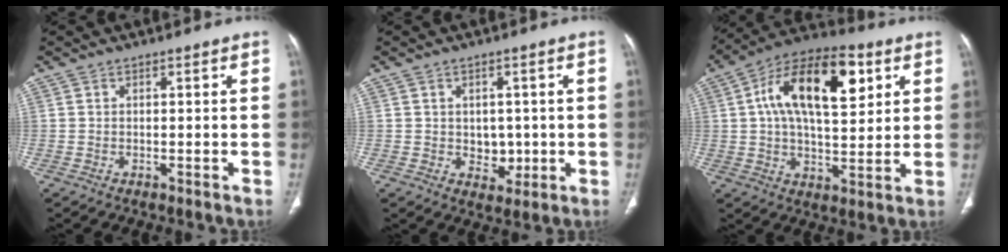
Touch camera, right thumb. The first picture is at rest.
{"total": 4.6, "force": [-0.2, 3.7, 2.8], "torque": [-0.012, -0.003, 0.007]}
{"total": 19.9, "force": [6.1, 9.6, 16.3], "torque": [-0.245, 0.005, 0.091]}